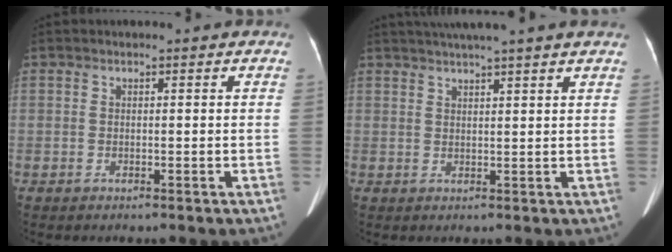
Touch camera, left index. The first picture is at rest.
{"total": 8.8, "force": [7.5, -1.1, 4.6], "torque": [-0.071, 0.028, 0.093]}